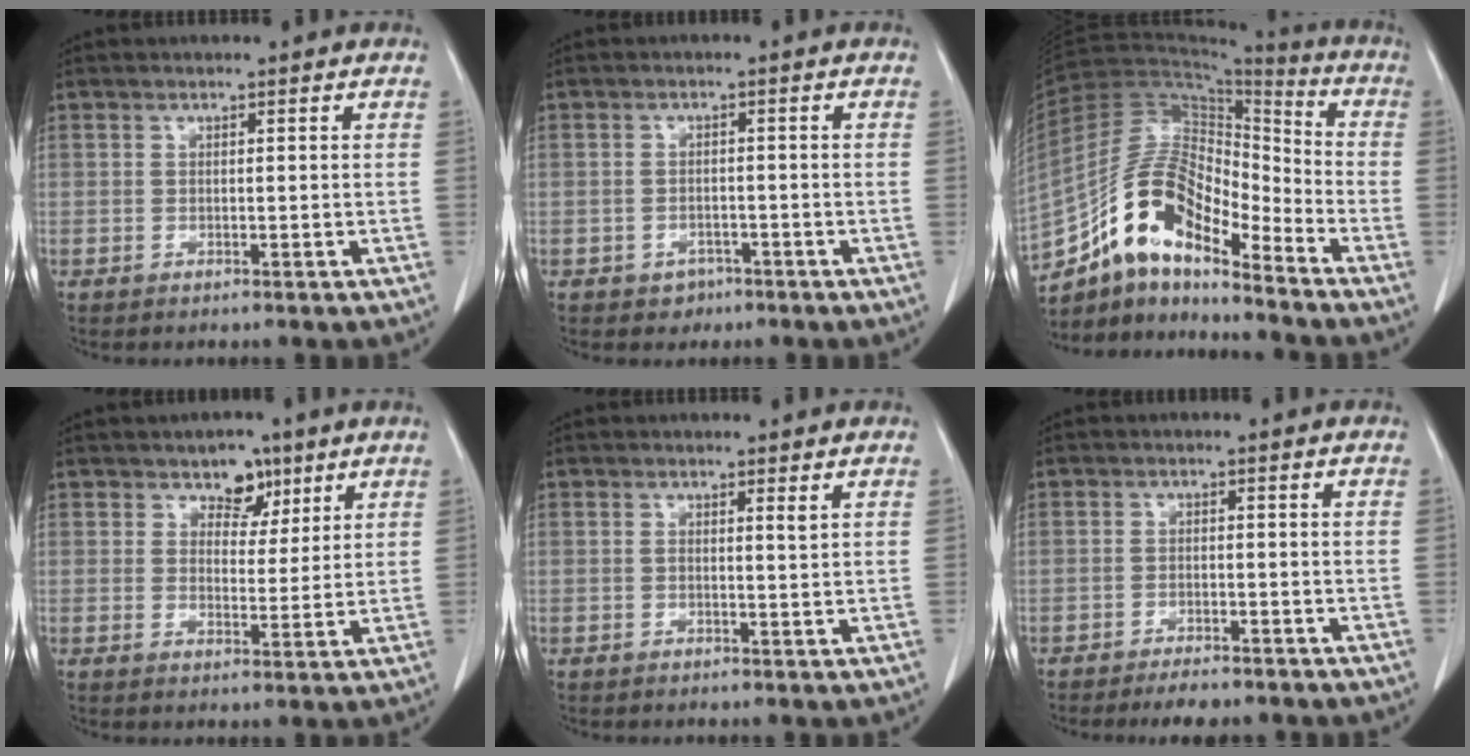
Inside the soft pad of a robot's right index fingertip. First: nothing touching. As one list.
[{"total": 2.5, "force": [-1.6, 1.9, 0.6], "torque": [-0.008, 0.007, -0.017]}, {"total": 14.3, "force": [-10.5, 4.6, 8.4], "torque": [-0.154, 0.039, -0.190]}, {"total": 4.8, "force": [3.0, 3.2, 2.0], "torque": [-0.018, 0.003, 0.047]}, {"total": 0.8, "force": [0.4, -0.1, 0.7], "torque": [-0.018, 0.002, 0.009]}, {"total": 5.4, "force": [-4.6, 1.4, 2.3], "torque": [-0.028, -0.004, -0.066]}]